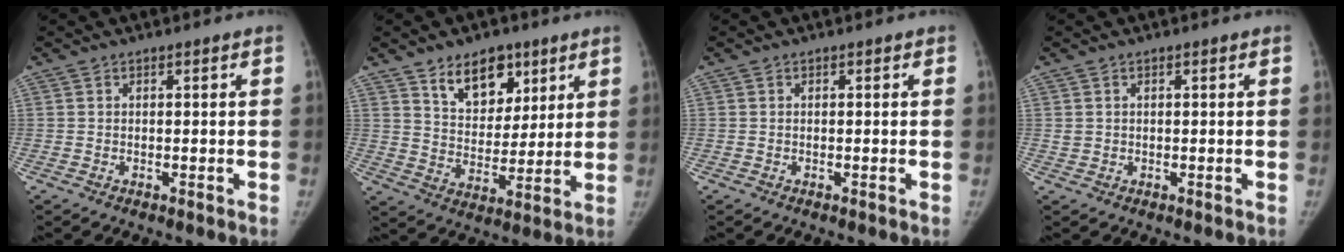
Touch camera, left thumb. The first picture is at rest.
{"total": 11.6, "force": [7.0, 7.3, 5.8], "torque": [-0.052, -0.042, 0.120]}
{"total": 0.0}
{"total": 1.0, "force": [0.2, 0.9, 0.4], "torque": [-0.002, 0.001, 0.005]}